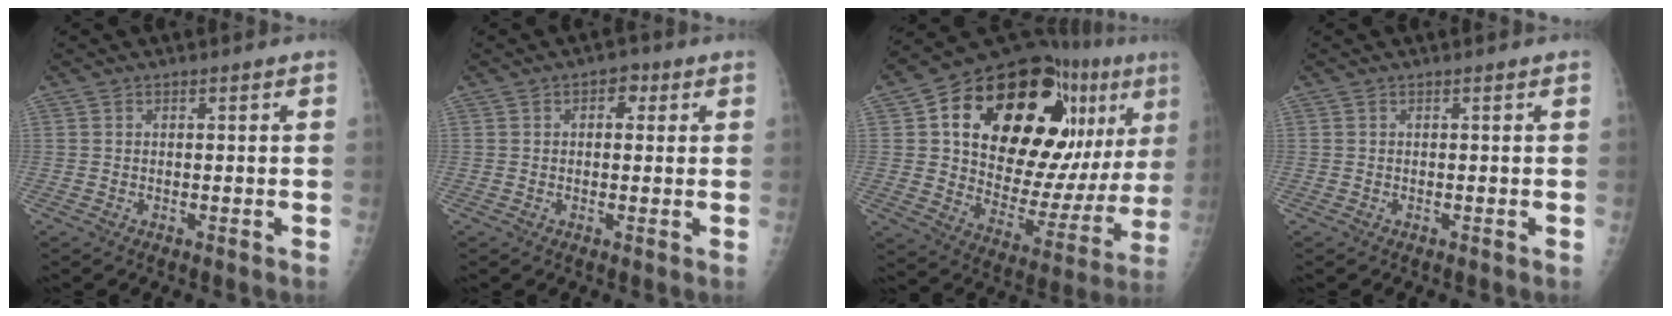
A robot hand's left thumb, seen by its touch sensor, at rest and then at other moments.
{"total": 3.5, "force": [1.2, 2.4, 2.2], "torque": [-0.008, 0.003, 0.010]}
{"total": 32.8, "force": [12.2, 15.8, 26.0], "torque": [-0.337, -0.009, 0.194]}
{"total": 0.0}